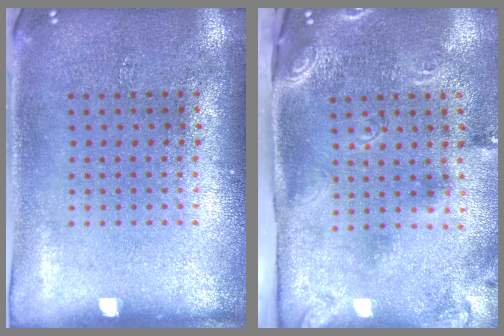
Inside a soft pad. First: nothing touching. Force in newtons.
{"total": 2.9, "press": 1.8, "slide": 2.3}